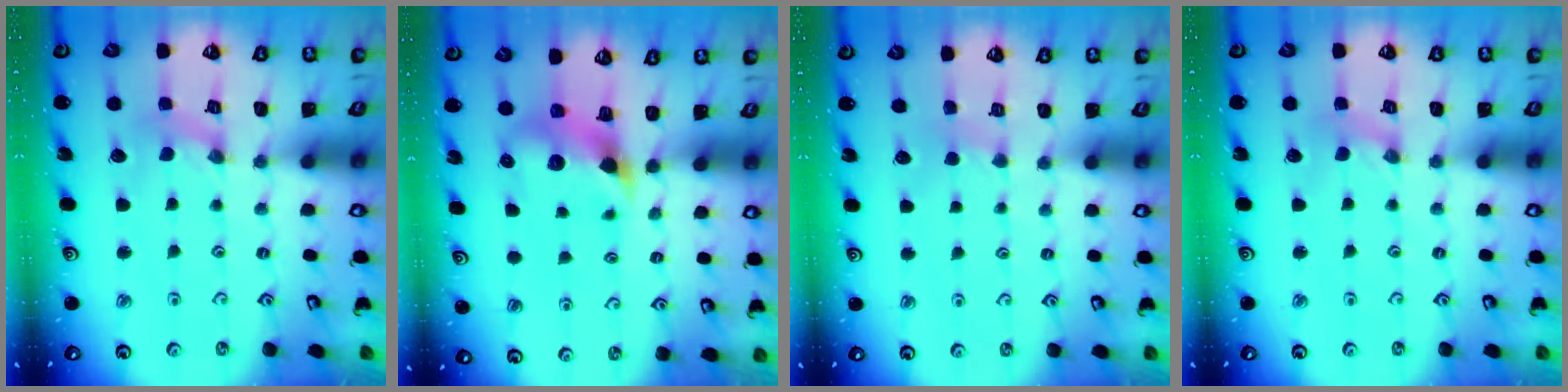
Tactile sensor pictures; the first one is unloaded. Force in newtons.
{"total": 6.6, "press": 6.6, "slide": 0.7}
{"total": 2.0, "press": 1.9, "slide": 0.4}
{"total": 0.0}